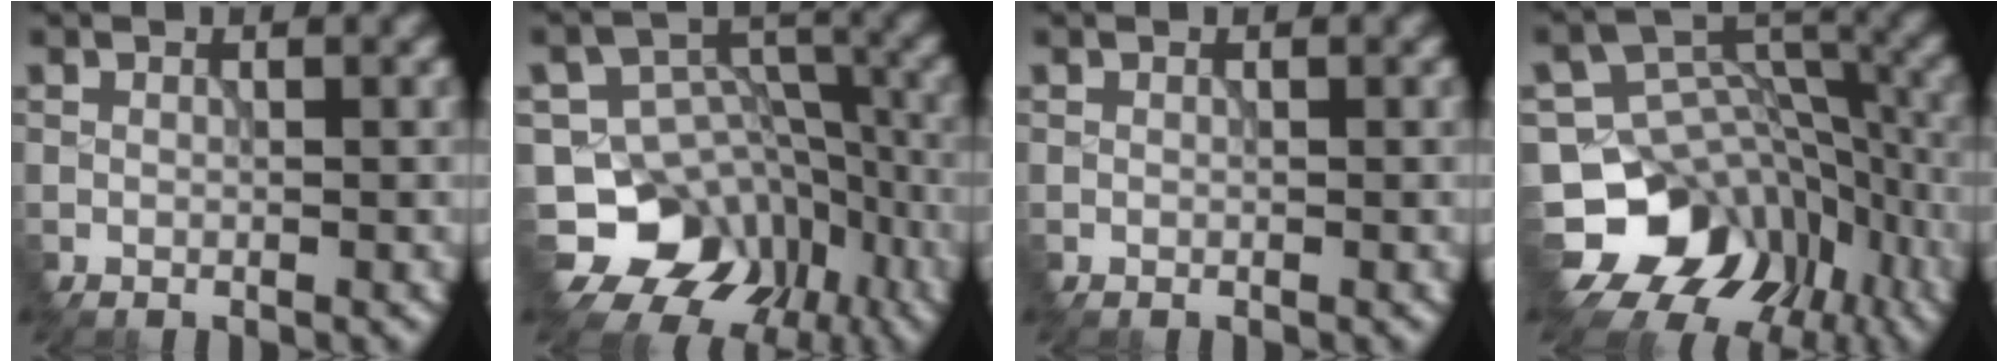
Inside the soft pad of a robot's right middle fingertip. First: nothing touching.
{"total": 10.2, "force": [-6.4, 7.5, 2.7], "torque": [-0.030, 0.011, -0.096]}
{"total": 0.0}
{"total": 11.9, "force": [-7.1, 8.7, 3.9], "torque": [-0.075, 0.009, -0.110]}